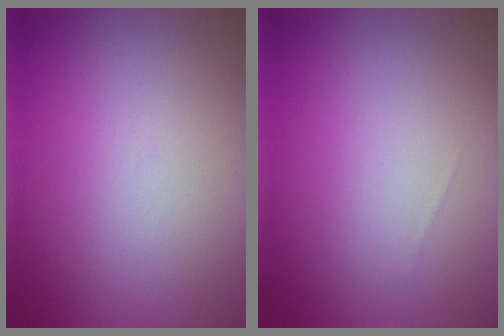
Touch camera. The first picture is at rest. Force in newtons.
{"total": 0.0}